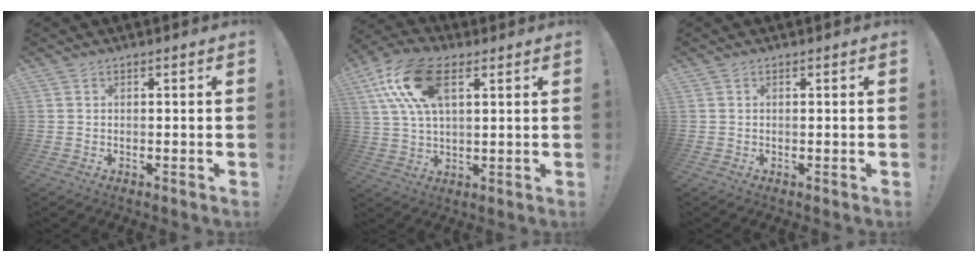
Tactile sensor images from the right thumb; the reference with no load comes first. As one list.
[{"total": 16.4, "force": [6.4, 8.5, 12.5], "torque": [-0.250, -0.008, 0.117]}, {"total": 0.0}]